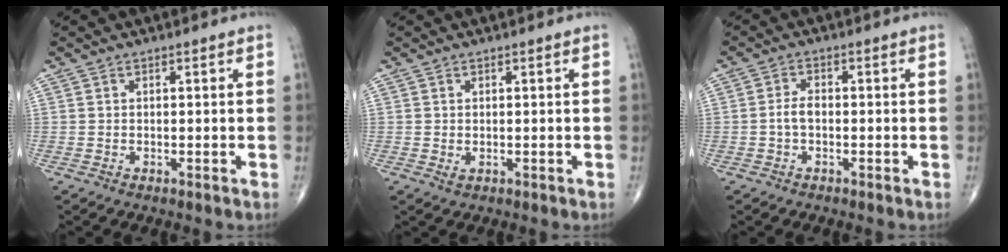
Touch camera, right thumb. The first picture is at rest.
{"total": 0.9, "force": [0.0, 0.5, 0.7], "torque": [-0.016, 0.001, 0.005]}
{"total": 2.6, "force": [-0.6, 1.5, 2.0], "torque": [-0.038, 0.009, -0.015]}